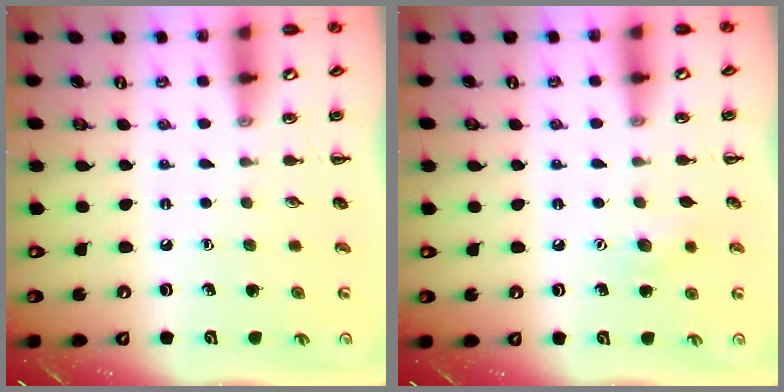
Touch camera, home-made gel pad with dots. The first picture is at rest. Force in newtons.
{"total": 6.8, "press": 6.6, "slide": 1.6}